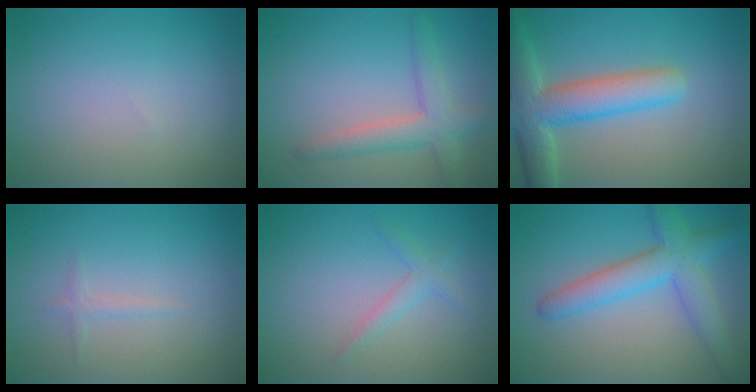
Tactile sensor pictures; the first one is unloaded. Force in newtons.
{"total": 3.5, "press": 3.5, "slide": 0.2}
{"total": 6.7, "press": 6.7, "slide": 0.6}
{"total": 0.8, "press": 0.8, "slide": 0.1}
{"total": 1.4, "press": 1.4, "slide": 0.0}
{"total": 5.2, "press": 5.2, "slide": 0.1}